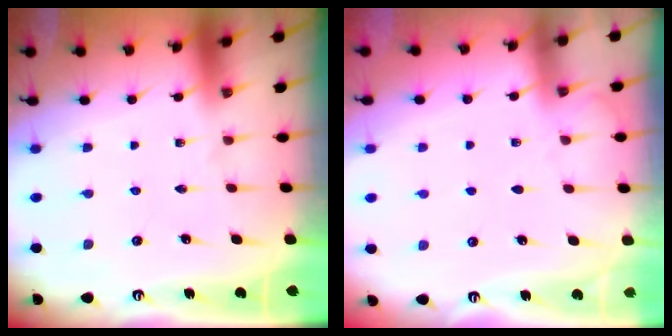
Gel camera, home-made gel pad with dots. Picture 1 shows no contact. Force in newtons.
{"total": 4.0, "press": 4.0, "slide": 0.5}